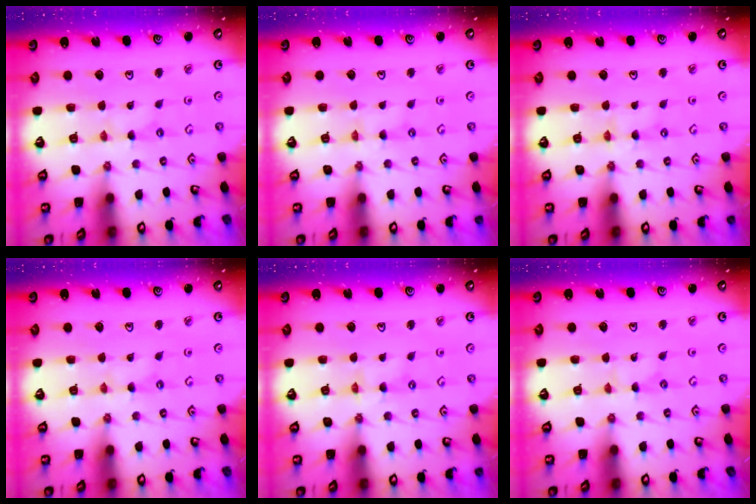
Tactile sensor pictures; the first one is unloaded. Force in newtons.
{"total": 0.0}
{"total": 1.2, "press": 1.2, "slide": 0.3}
{"total": 0.0}
{"total": 1.1, "press": 1.1, "slide": 0.2}
{"total": 0.0}